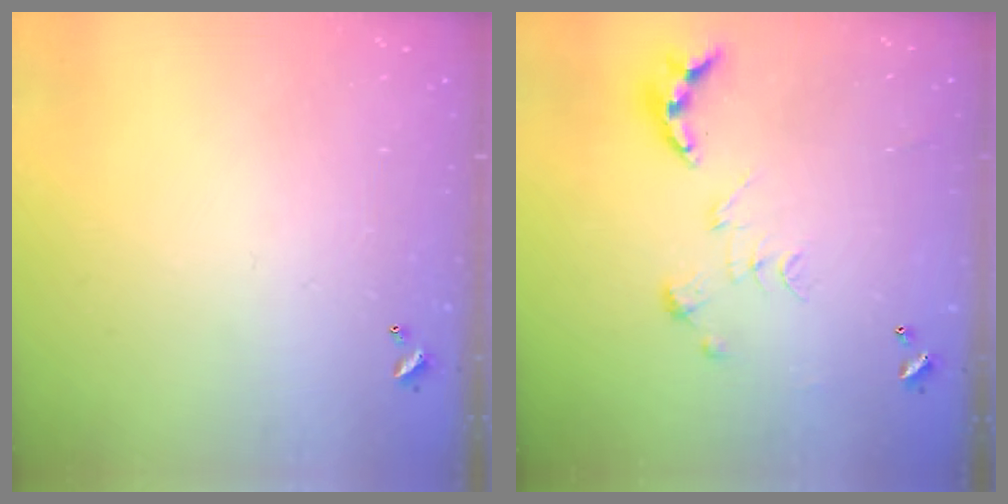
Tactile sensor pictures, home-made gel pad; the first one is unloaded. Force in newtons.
{"total": 0.8, "press": 0.8, "slide": 0.3}